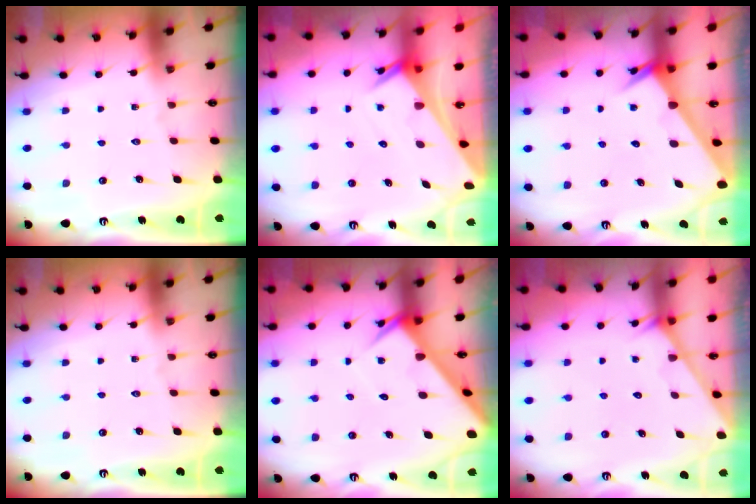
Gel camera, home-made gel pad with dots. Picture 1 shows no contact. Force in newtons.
{"total": 2.9, "press": 2.9, "slide": 0.3}
{"total": 2.6, "press": 2.6, "slide": 0.0}
{"total": 0.0}
{"total": 5.4, "press": 5.4, "slide": 0.5}
{"total": 1.6, "press": 1.6, "slide": 0.1}